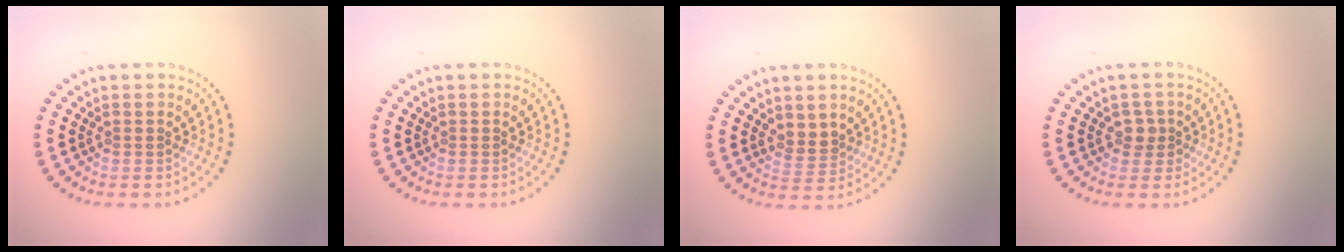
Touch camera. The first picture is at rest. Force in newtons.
{"total": 0.0}
{"total": 1.9, "press": 1.6, "slide": 1.0}
{"total": 1.5, "press": 1.2, "slide": 0.9}